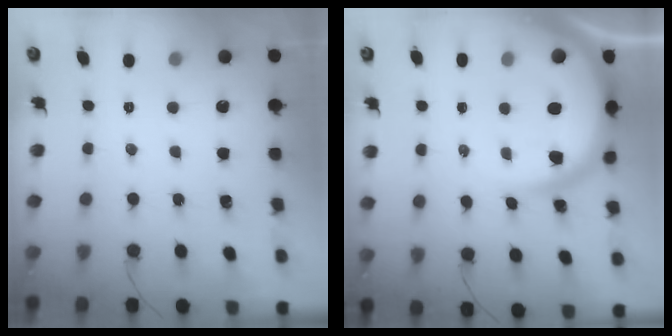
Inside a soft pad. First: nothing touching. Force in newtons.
{"total": 14.6, "press": 14.5, "slide": 1.3}